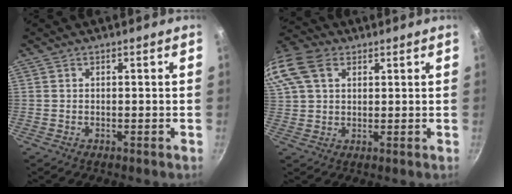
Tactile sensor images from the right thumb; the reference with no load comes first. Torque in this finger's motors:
{"motor_torque": [0.33, 1.65, 0.43, -0.30, 0.34]}